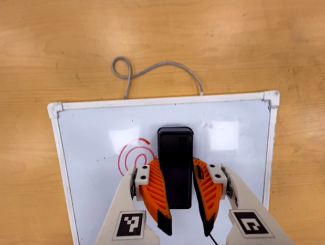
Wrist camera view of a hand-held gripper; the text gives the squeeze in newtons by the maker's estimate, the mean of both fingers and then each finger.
{"total": 13.8, "left": 13.7, "right": 13.9}